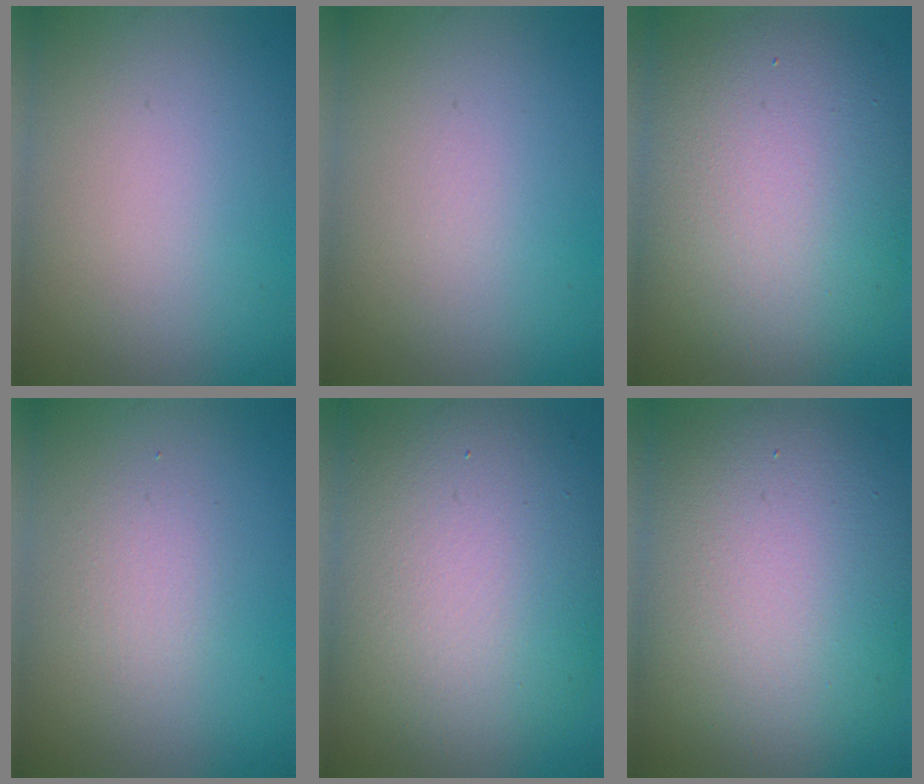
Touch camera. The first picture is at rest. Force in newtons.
{"total": 0.0}
{"total": 11.1, "press": 11.1, "slide": 0.6}
{"total": 1.6, "press": 1.6, "slide": 0.1}
{"total": 12.3, "press": 12.2, "slide": 1.0}
{"total": 12.3, "press": 12.3, "slide": 0.9}